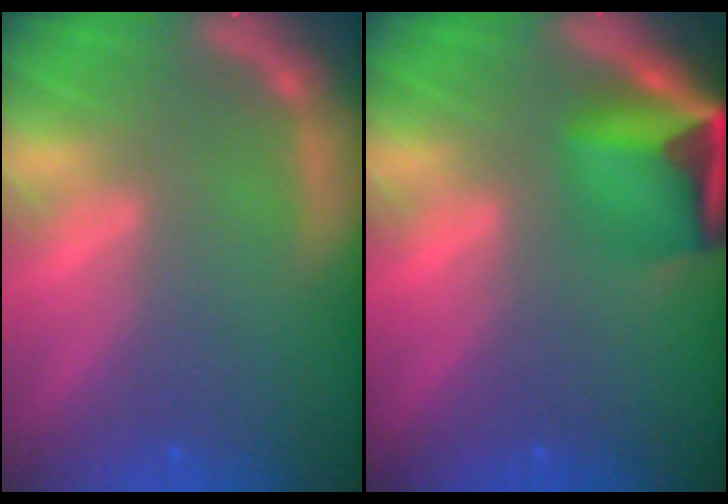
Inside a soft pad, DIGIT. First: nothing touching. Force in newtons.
{"total": 6.9}